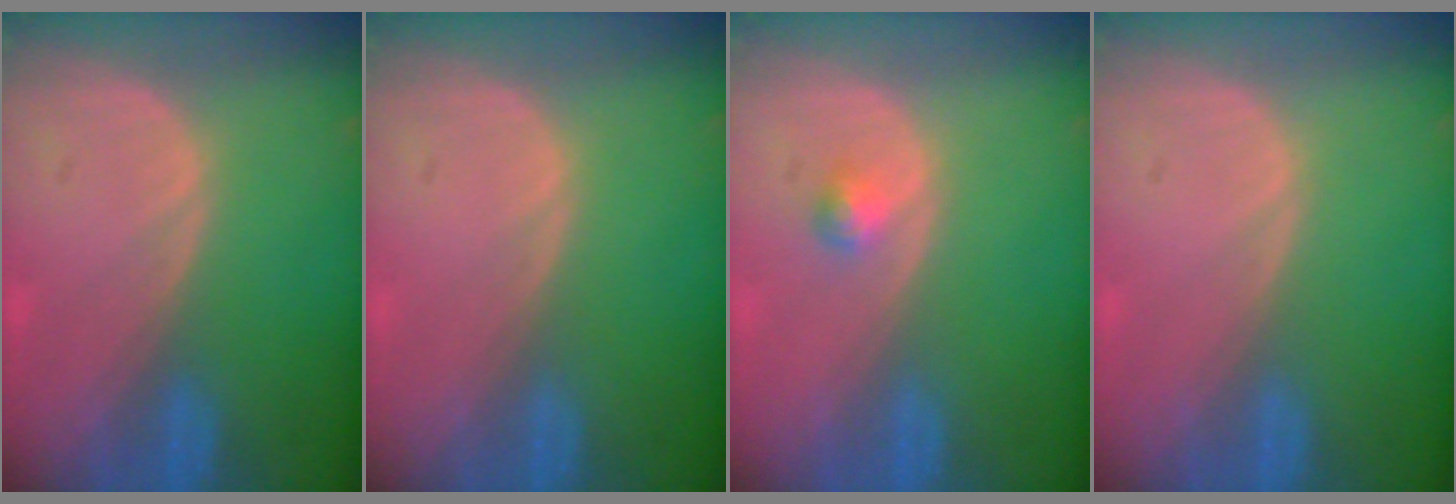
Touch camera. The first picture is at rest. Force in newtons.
{"total": 0.0}
{"total": 1.5, "press": 1.5, "slide": 0.3}
{"total": 0.0}